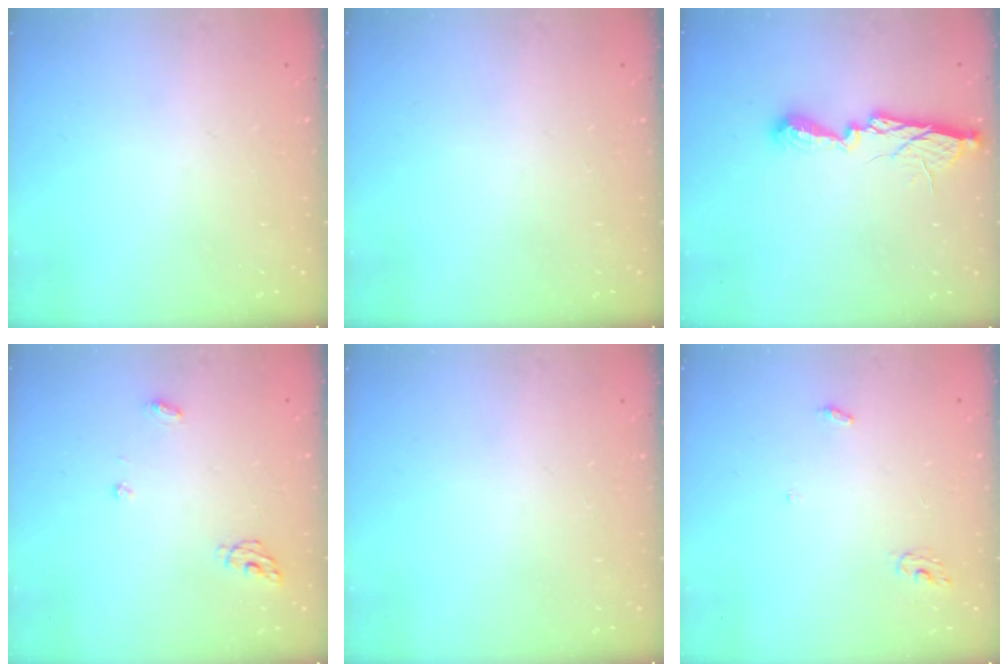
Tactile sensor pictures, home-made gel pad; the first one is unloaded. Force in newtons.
{"total": 0.0}
{"total": 11.0, "press": 11.0, "slide": 0.4}
{"total": 5.2, "press": 5.2, "slide": 0.3}
{"total": 0.0}
{"total": 3.2, "press": 3.2, "slide": 0.2}